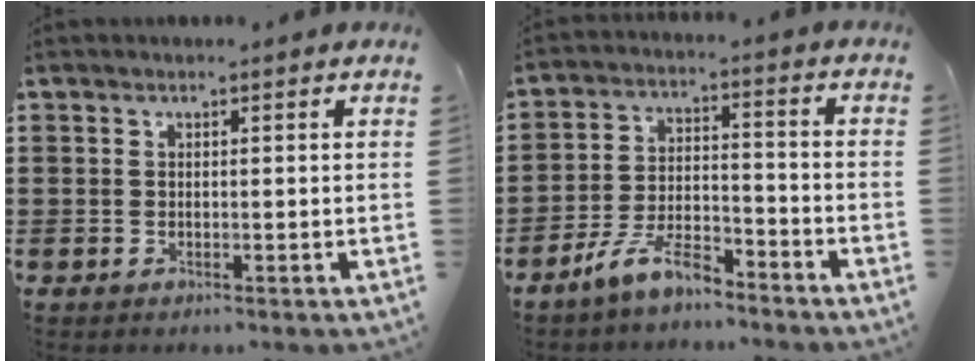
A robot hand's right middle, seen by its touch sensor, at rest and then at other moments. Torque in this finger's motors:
{"motor_torque": [1.55, -0.03, 0.22, 0.17]}